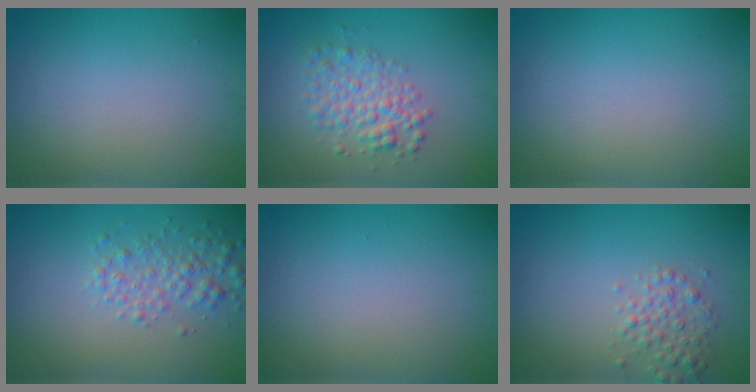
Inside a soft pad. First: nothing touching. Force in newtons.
{"total": 3.2, "press": 3.2, "slide": 0.1}
{"total": 0.0}
{"total": 2.6, "press": 2.6, "slide": 0.0}
{"total": 0.0}
{"total": 2.1, "press": 2.1, "slide": 0.0}